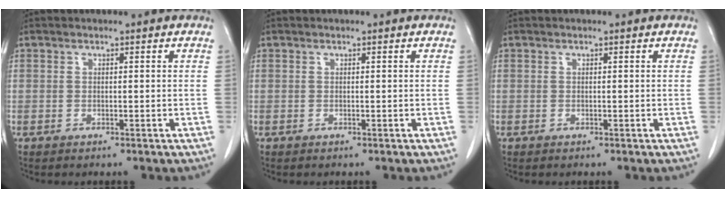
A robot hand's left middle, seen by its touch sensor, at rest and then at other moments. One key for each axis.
{"total": 0.0}
{"total": 0.0}